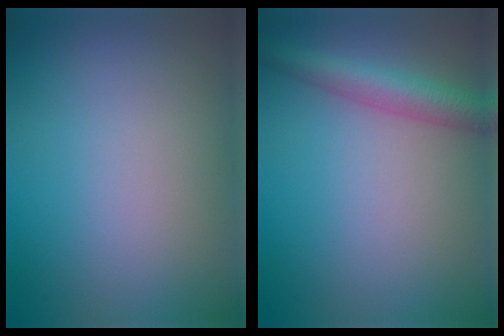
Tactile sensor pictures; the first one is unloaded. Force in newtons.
{"total": 3.8, "press": 3.8, "slide": 0.1}